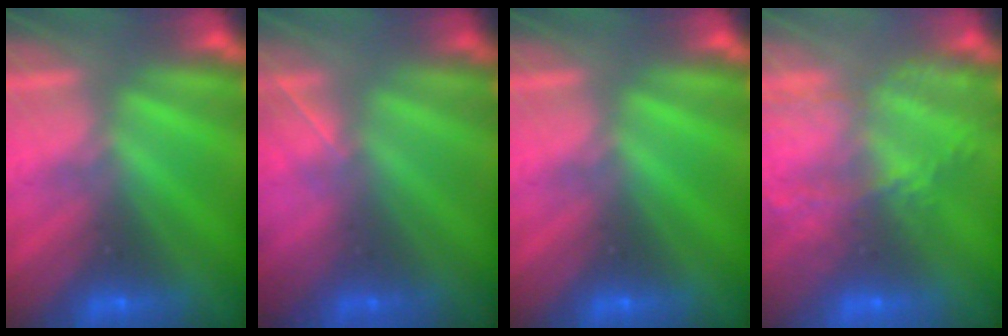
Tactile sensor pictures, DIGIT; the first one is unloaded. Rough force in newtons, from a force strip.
{"total": 1.6}
{"total": 0.0}
{"total": 5.9}